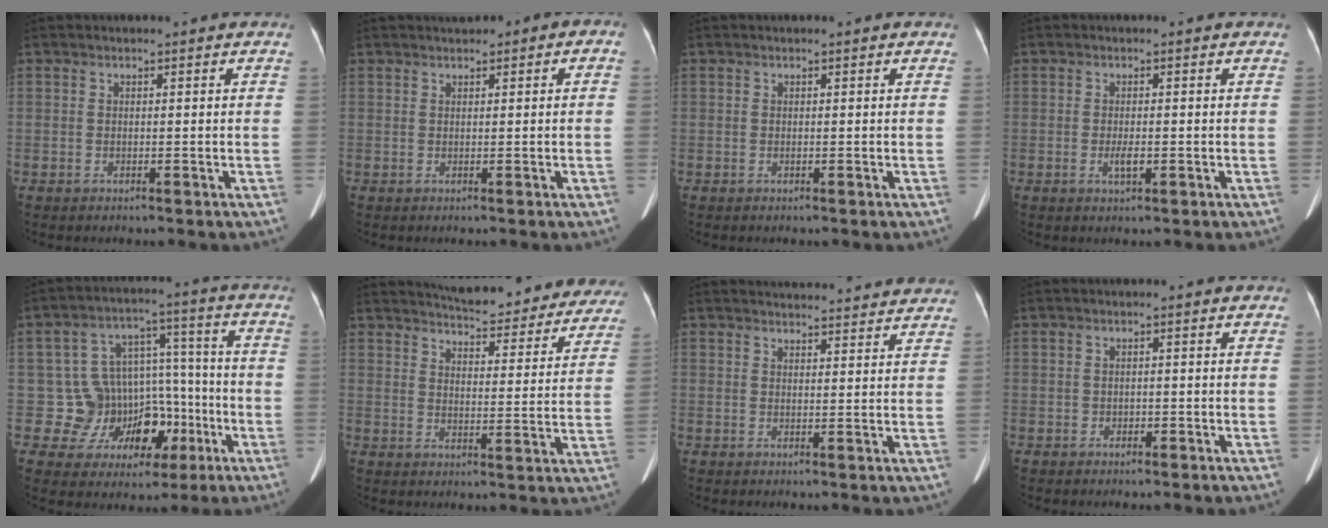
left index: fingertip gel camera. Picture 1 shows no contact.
{"total": 2.5, "force": [1.0, 1.2, 2.0], "torque": [-0.033, 0.021, 0.011]}
{"total": 0.0}
{"total": 1.8, "force": [-0.6, 0.6, 1.6], "torque": [-0.034, -0.002, -0.009]}
{"total": 11.4, "force": [-3.6, 10.0, 4.2], "torque": [-0.047, 0.062, -0.036]}
{"total": 23.9, "force": [22.0, 5.1, 8.0], "torque": [-0.107, -0.042, 0.260]}
{"total": 14.3, "force": [13.7, 2.0, 3.4], "torque": [-0.031, 0.015, 0.154]}
{"total": 0.8, "force": [-0.4, 0.6, 0.3], "torque": [-0.005, 0.002, -0.007]}